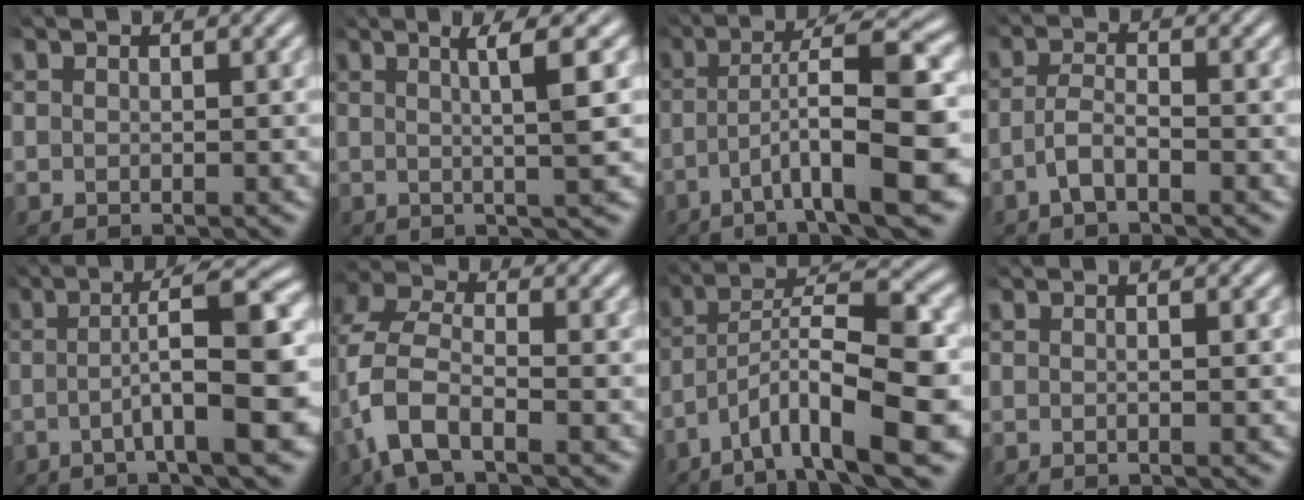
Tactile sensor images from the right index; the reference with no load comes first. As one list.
[{"total": 4.0, "force": [1.3, -0.5, 3.8], "torque": [-0.056, 0.006, 0.017]}, {"total": 9.3, "force": [-2.2, 2.4, 8.7], "torque": [-0.136, -0.008, -0.026]}, {"total": 2.6, "force": [-1.7, 0.8, 1.7], "torque": [-0.039, -0.007, -0.030]}, {"total": 7.7, "force": [-1.0, 1.4, 7.5], "torque": [-0.111, -0.003, -0.010]}, {"total": 7.0, "force": [-0.8, 5.1, 4.8], "torque": [-0.129, -0.015, -0.016]}, {"total": 9.1, "force": [-2.5, 3.8, 7.8], "torque": [-0.126, -0.012, -0.035]}, {"total": 1.0, "force": [-0.3, -0.2, 0.9], "torque": [-0.017, 0.003, -0.010]}]